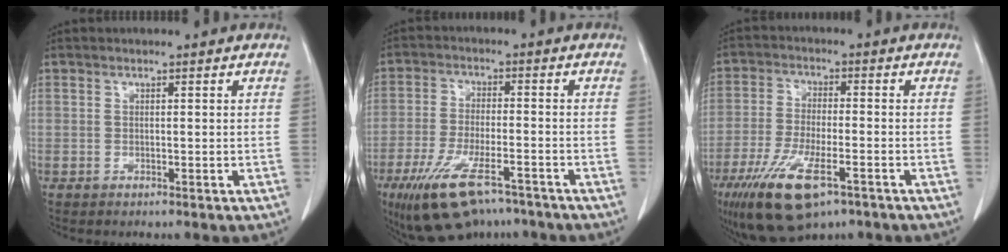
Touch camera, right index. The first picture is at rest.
{"total": 12.6, "force": [-8.6, 4.1, 8.3], "torque": [-0.160, -0.013, -0.144]}
{"total": 12.6, "force": [-7.1, 3.8, 9.6], "torque": [-0.185, -0.022, -0.120]}